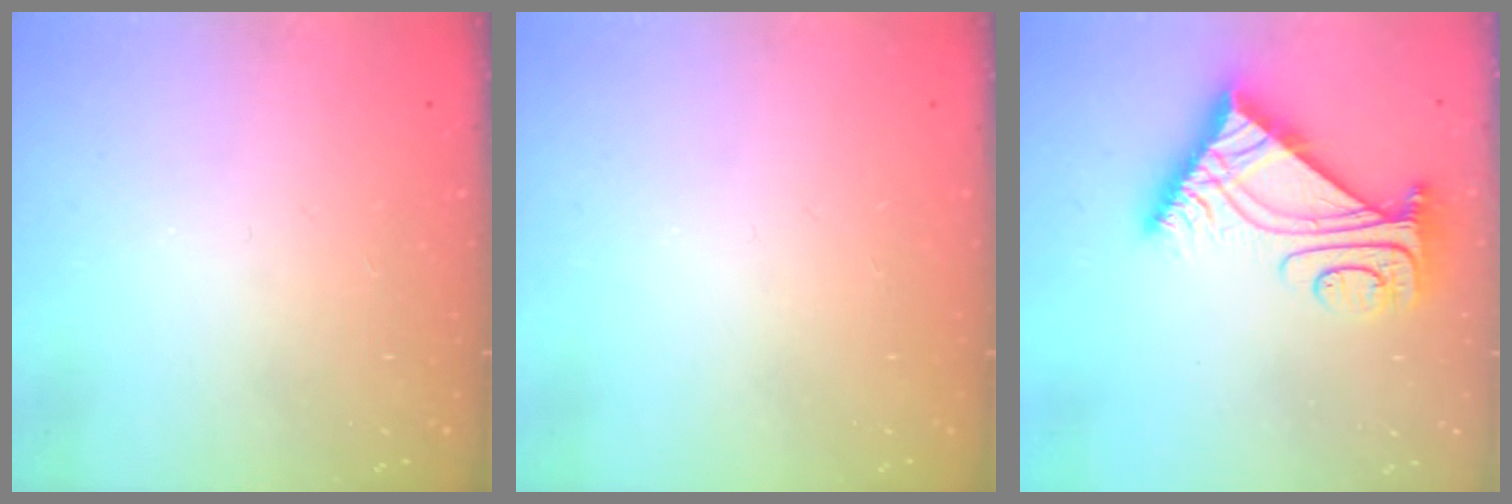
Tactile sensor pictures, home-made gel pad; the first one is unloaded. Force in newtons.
{"total": 0.0}
{"total": 8.6, "press": 8.5, "slide": 1.0}